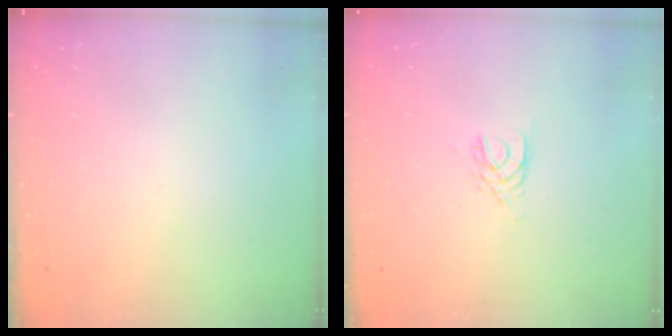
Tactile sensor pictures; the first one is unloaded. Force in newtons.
{"total": 3.0, "press": 2.9, "slide": 0.4}